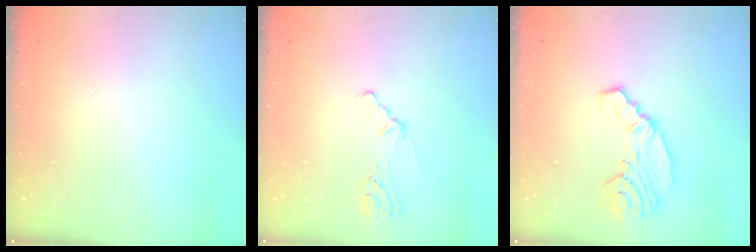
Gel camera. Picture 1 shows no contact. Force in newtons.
{"total": 2.6, "press": 2.5, "slide": 0.5}
{"total": 10.6, "press": 10.0, "slide": 3.5}